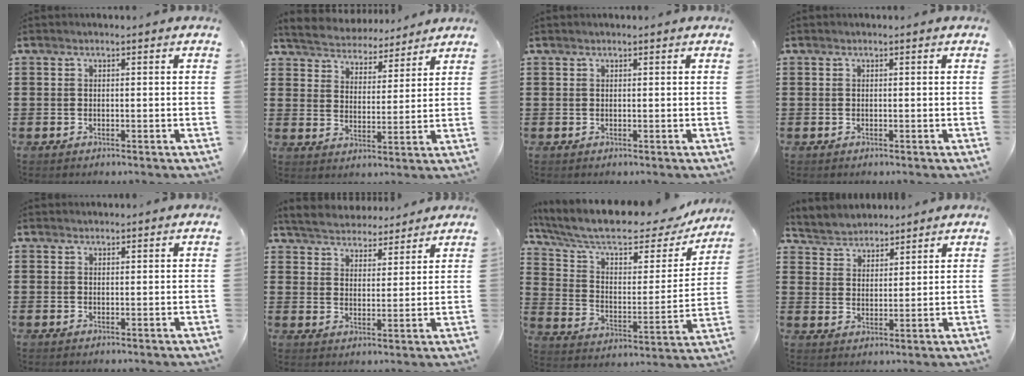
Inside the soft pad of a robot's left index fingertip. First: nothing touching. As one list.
[{"total": 4.6, "force": [4.5, 0.4, -0.4], "torque": [-0.020, -0.032, 0.076]}, {"total": 0.0}, {"total": 0.0}, {"total": 0.6, "force": [0.6, 0.2, 0.1], "torque": [-0.003, 0.000, 0.013]}, {"total": 4.7, "force": [4.6, 0.7, 0.1], "torque": [-0.025, -0.022, 0.081]}, {"total": 10.4, "force": [8.3, 2.7, 5.8], "torque": [-0.138, -0.047, 0.141]}, {"total": 3.9, "force": [3.6, 1.2, -0.6], "torque": [-0.010, -0.012, 0.065]}]